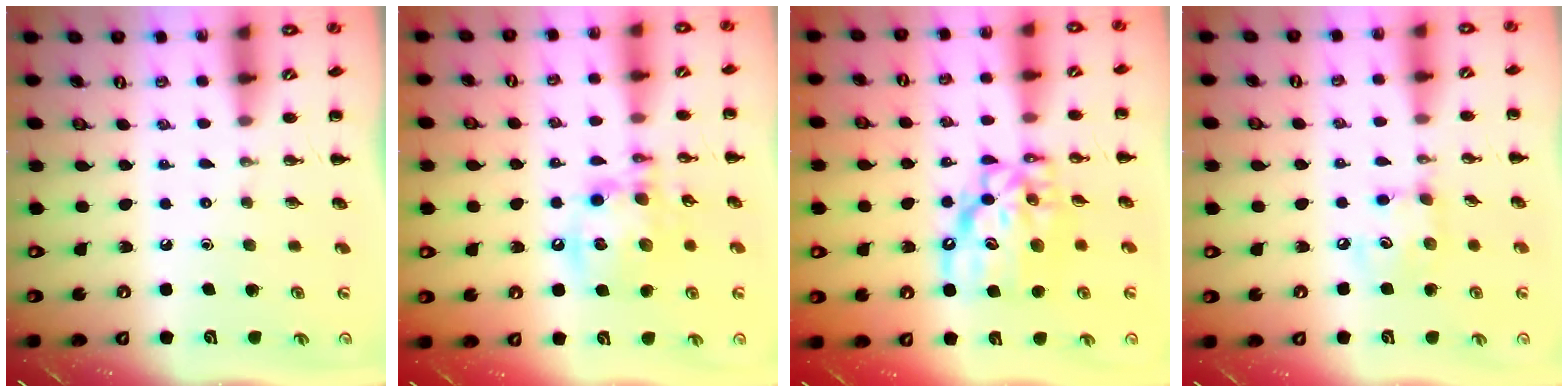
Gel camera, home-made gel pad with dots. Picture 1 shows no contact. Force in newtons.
{"total": 14.0, "press": 13.8, "slide": 2.3}
{"total": 12.4, "press": 11.9, "slide": 3.5}
{"total": 6.5, "press": 6.5, "slide": 0.5}